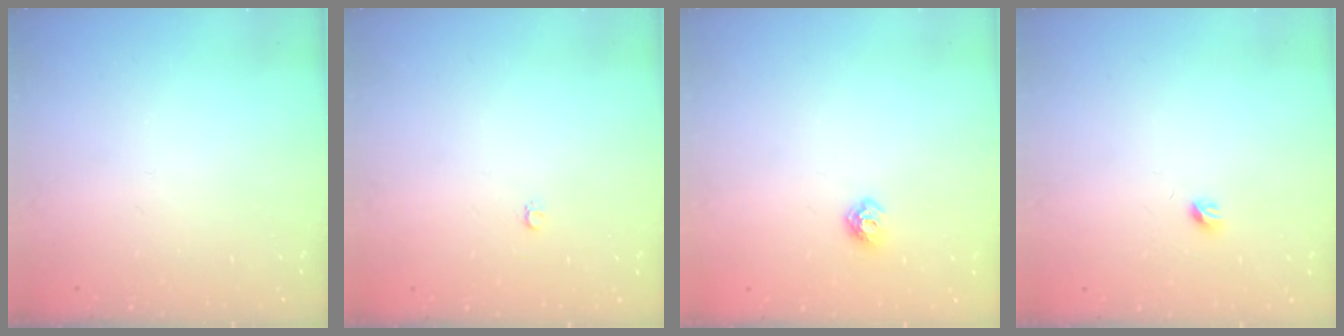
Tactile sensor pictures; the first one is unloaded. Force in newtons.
{"total": 2.6, "press": 2.6, "slide": 0.3}
{"total": 6.8, "press": 6.7, "slide": 1.0}
{"total": 3.6, "press": 3.5, "slide": 0.6}